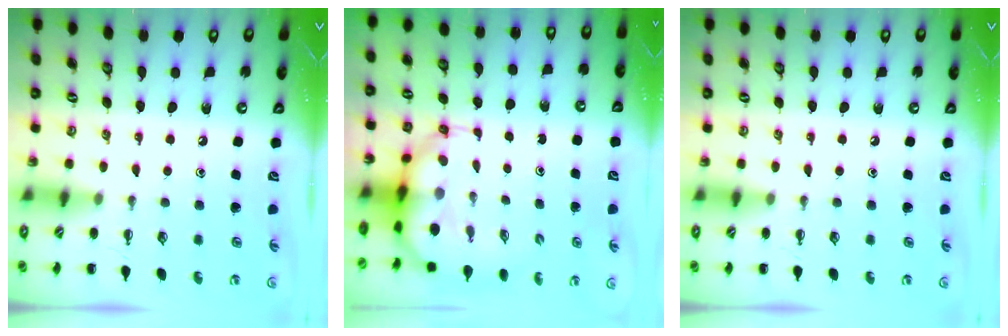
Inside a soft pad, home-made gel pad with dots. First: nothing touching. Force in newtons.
{"total": 7.6, "press": 7.1, "slide": 2.5}
{"total": 0.0}